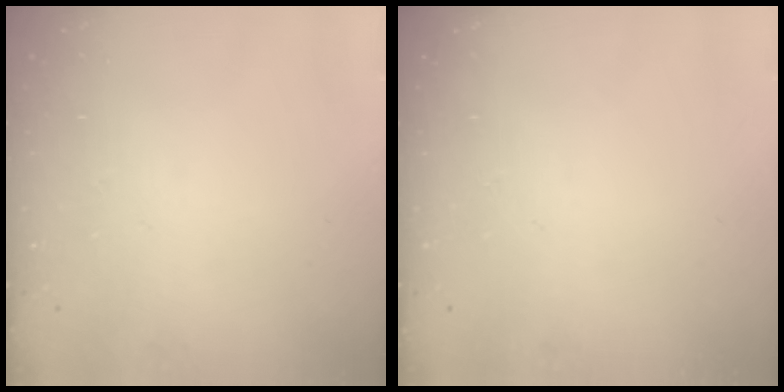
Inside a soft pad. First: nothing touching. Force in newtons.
{"total": 0.0}